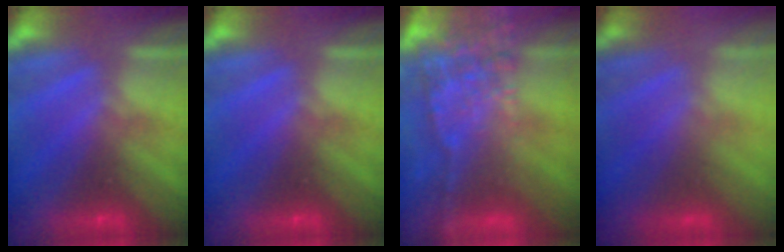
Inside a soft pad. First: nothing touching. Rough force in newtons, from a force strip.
{"total": 0.0}
{"total": 8.1}
{"total": 2.9}